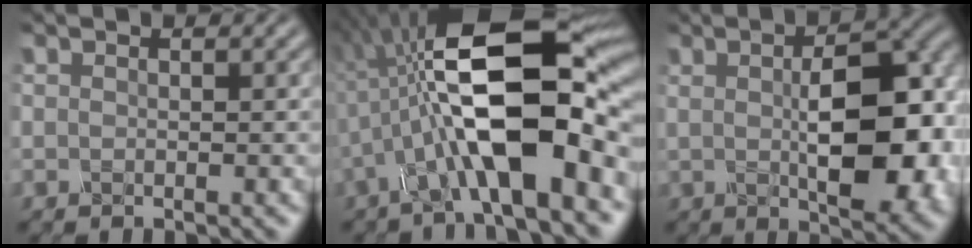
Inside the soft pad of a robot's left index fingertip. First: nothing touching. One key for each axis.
{"total": 15.2, "fx": -0.8, "fy": 5.9, "fz": 14.0, "tx": -0.233, "ty": 0.020, "tz": -0.026}
{"total": 9.8, "fx": 0.5, "fy": 4.0, "fz": 8.9, "tx": -0.126, "ty": 0.001, "tz": 0.010}